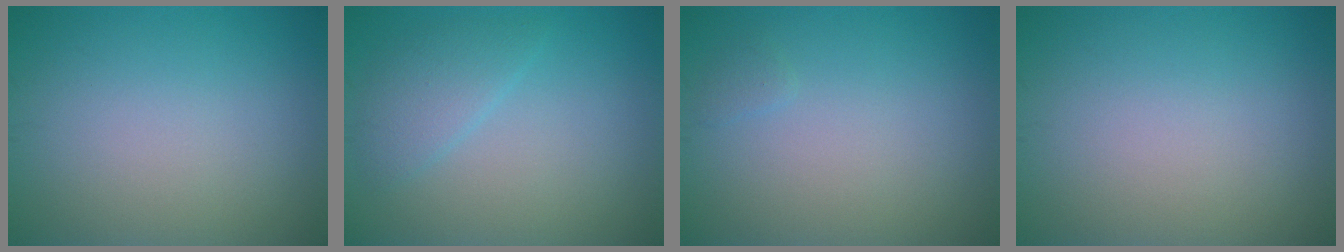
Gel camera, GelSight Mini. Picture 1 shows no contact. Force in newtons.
{"total": 2.3, "press": 2.3, "slide": 0.3}
{"total": 0.5, "press": 0.5, "slide": 0.0}
{"total": 0.0}